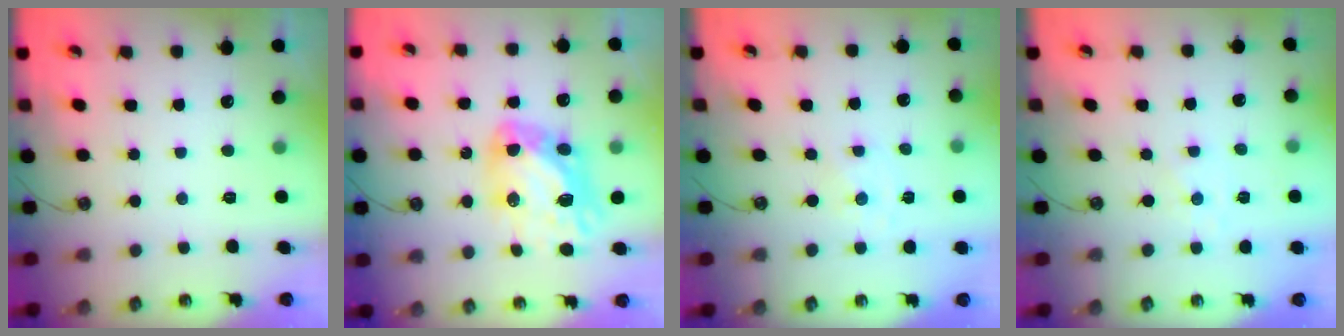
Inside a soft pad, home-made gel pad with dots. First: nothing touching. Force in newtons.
{"total": 14.7, "press": 14.6, "slide": 2.0}
{"total": 0.0}
{"total": 0.8, "press": 0.7, "slide": 0.4}